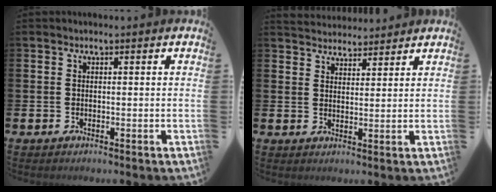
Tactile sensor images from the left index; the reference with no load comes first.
{"total": 3.5, "force": [3.4, 0.9, -0.3], "torque": [-0.004, -0.019, 0.063]}